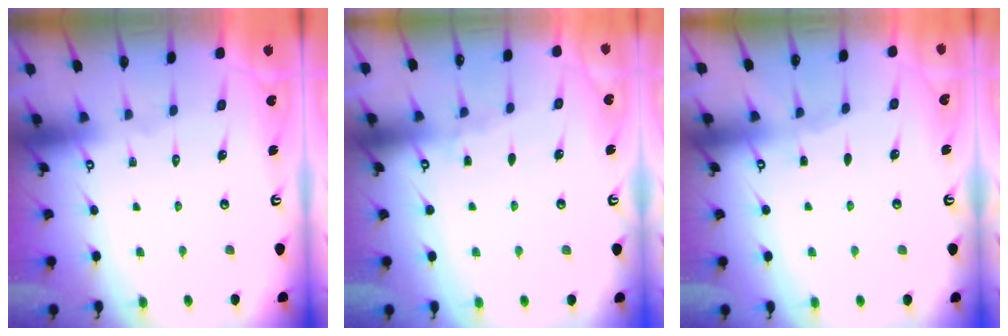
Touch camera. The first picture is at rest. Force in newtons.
{"total": 3.7, "press": 3.7, "slide": 0.4}
{"total": 3.0, "press": 3.0, "slide": 0.4}